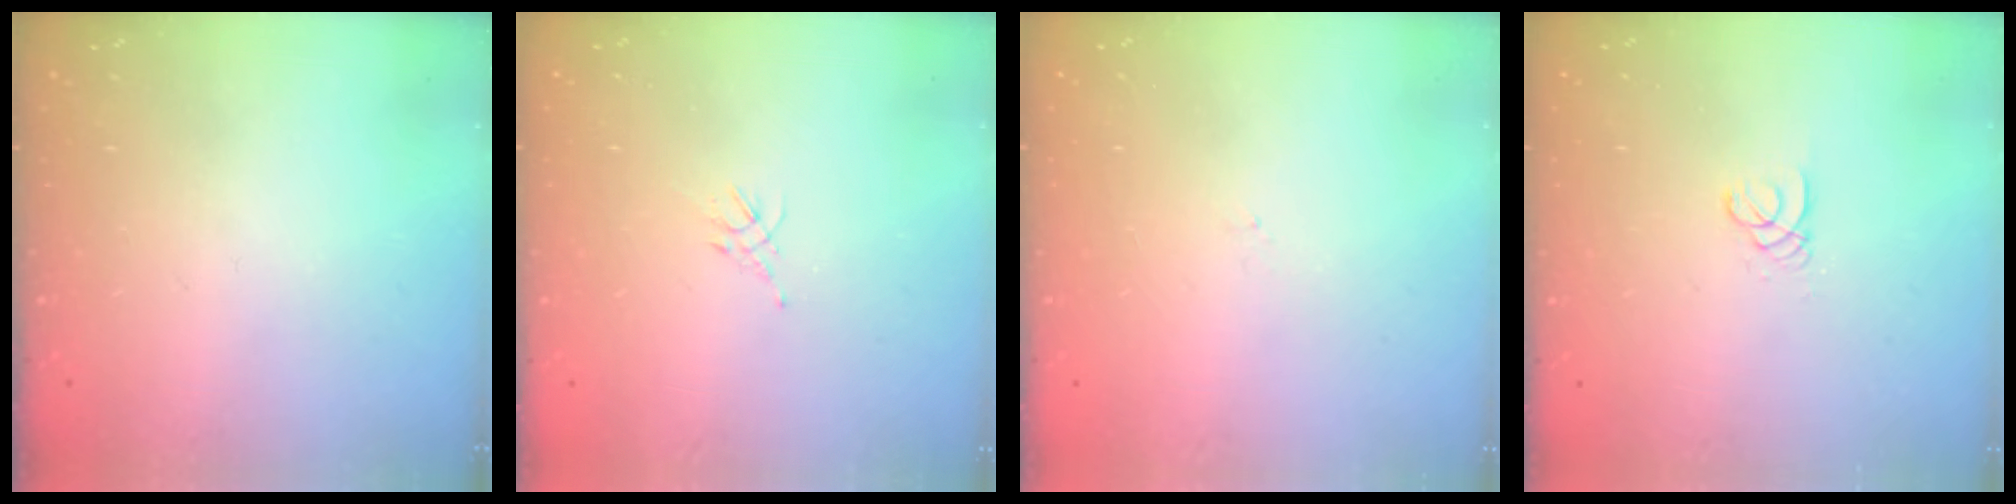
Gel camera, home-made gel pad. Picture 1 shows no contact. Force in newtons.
{"total": 2.0, "press": 1.9, "slide": 0.7}
{"total": 0.0}
{"total": 1.8, "press": 1.8, "slide": 0.2}